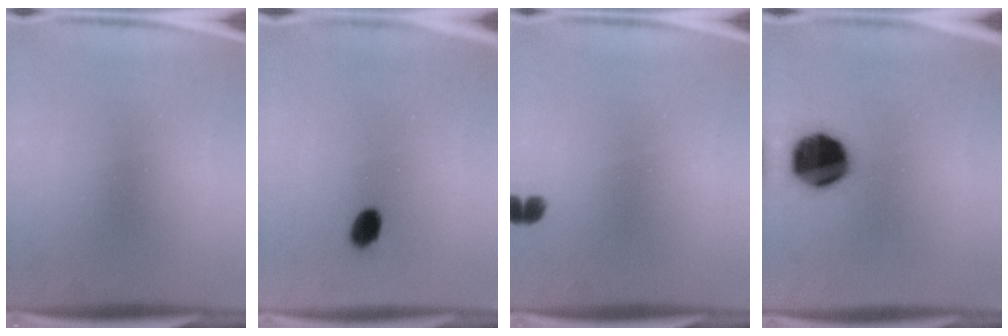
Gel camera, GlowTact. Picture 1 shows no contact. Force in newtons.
{"total": 3.0}
{"total": 1.4}
{"total": 15.3}